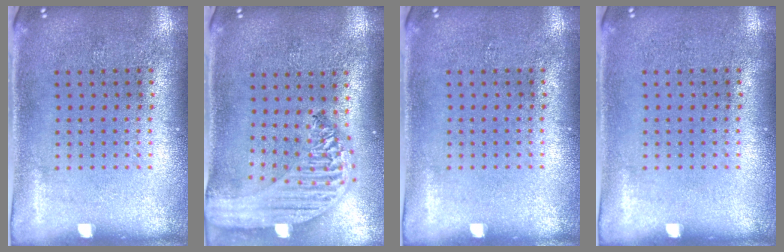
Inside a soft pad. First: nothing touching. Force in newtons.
{"total": 2.4, "press": 2.1, "slide": 1.3}
{"total": 0.0}
{"total": 0.0}